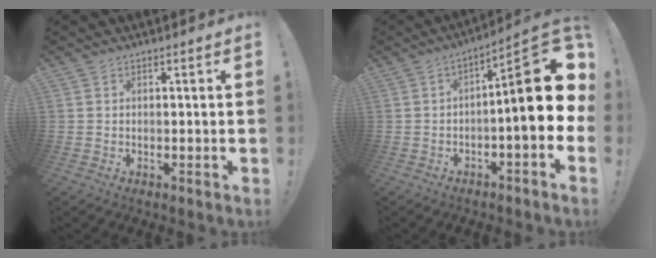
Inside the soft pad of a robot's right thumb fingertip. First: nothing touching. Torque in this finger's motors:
{"motor_torque": [0.27, 0.72, 1.16, -0.88, 0.11]}